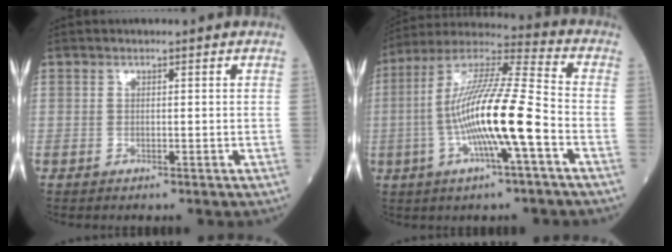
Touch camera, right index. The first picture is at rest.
{"total": 16.1, "force": [-3.7, 0.9, 15.7], "torque": [-0.299, 0.004, -0.073]}